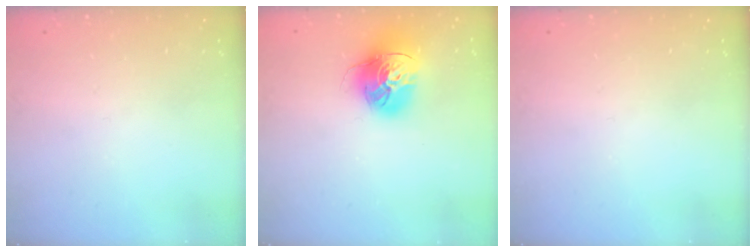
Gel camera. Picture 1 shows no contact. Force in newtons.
{"total": 18.0, "press": 17.9, "slide": 1.7}
{"total": 0.0}